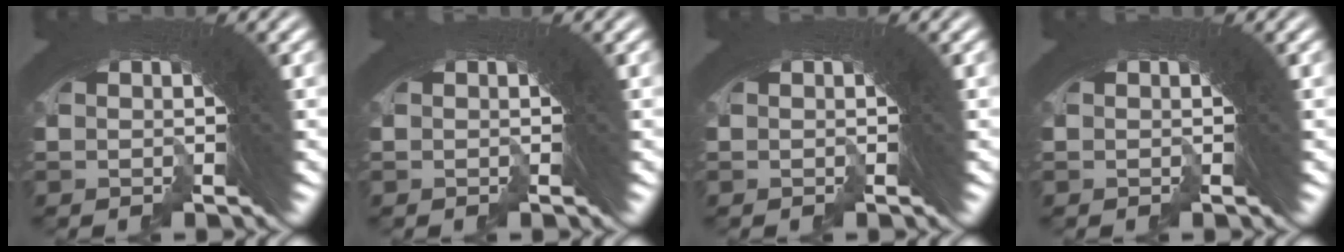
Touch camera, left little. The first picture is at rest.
{"total": 0.0}
{"total": 0.0}
{"total": 0.0}